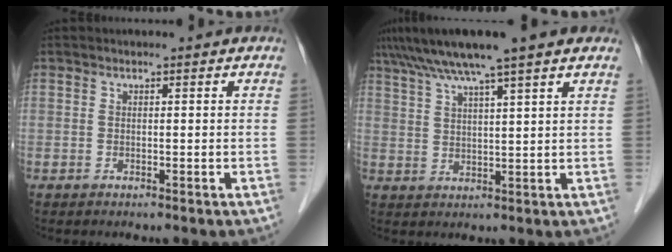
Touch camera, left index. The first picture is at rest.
{"total": 10.4, "force": [7.9, -0.2, 6.8], "torque": [-0.119, 0.030, 0.120]}